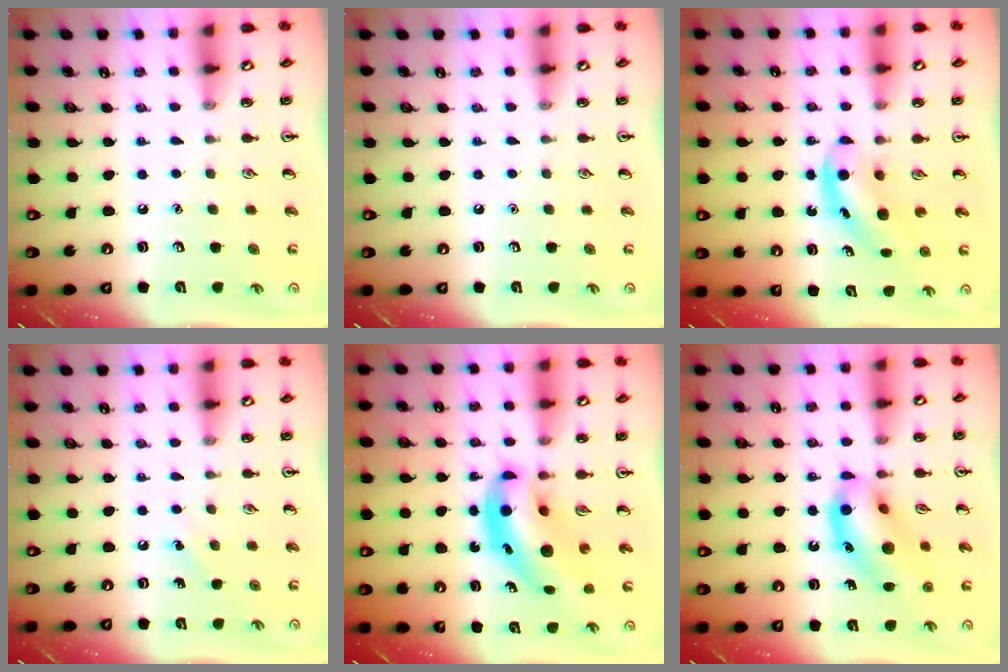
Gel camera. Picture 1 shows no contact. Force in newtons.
{"total": 0.0}
{"total": 5.1, "press": 5.0, "slide": 0.9}
{"total": 3.7, "press": 3.5, "slide": 1.3}
{"total": 9.5, "press": 9.1, "slide": 2.7}
{"total": 13.7, "press": 13.5, "slide": 1.9}